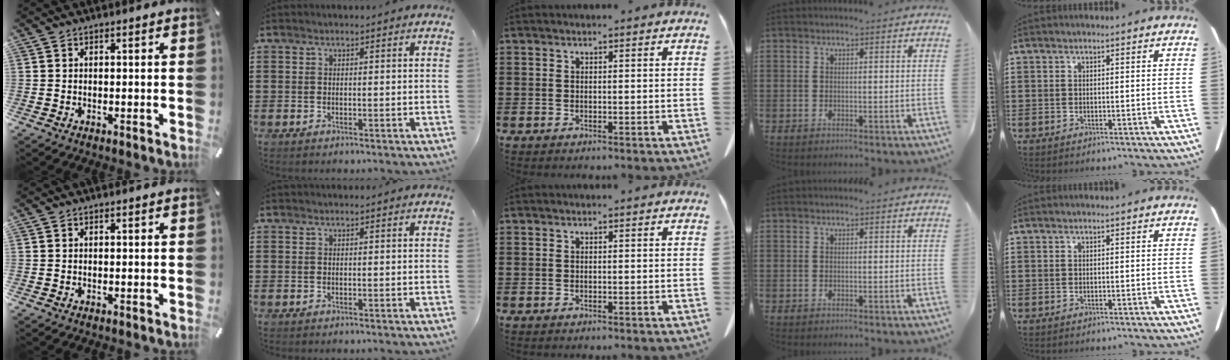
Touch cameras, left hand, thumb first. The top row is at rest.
{}